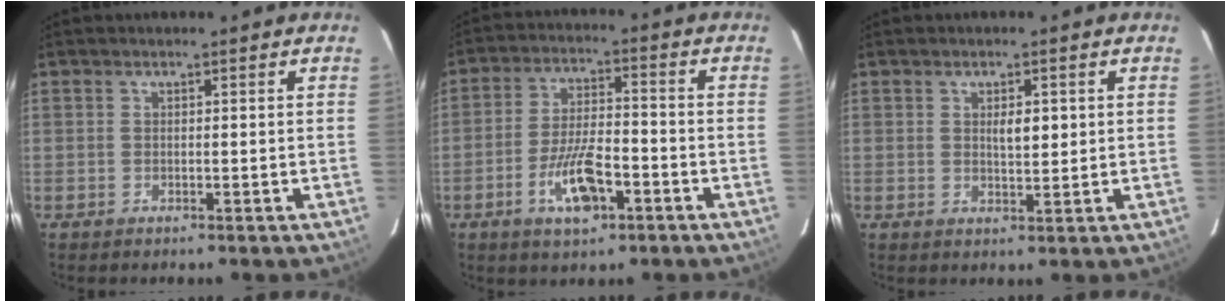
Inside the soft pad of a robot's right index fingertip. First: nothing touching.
{"total": 9.0, "force": [-4.1, 2.9, 7.5], "torque": [-0.146, 0.000, -0.071]}
{"total": 2.9, "force": [0.7, 1.0, 2.6], "torque": [-0.044, -0.001, 0.012]}